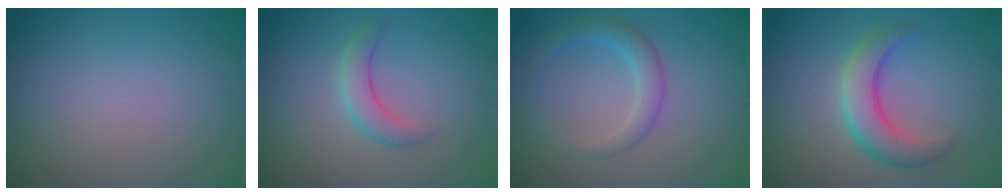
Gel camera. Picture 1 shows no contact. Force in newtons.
{"total": 2.4, "press": 2.4, "slide": 0.1}
{"total": 2.6, "press": 2.6, "slide": 0.1}
{"total": 4.6, "press": 4.6, "slide": 0.1}